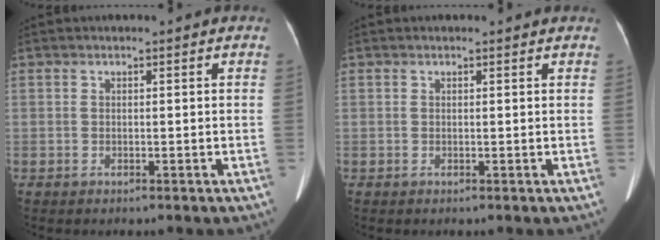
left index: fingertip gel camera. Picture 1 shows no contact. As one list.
[{"total": 1.4, "force": [1.4, 0.1, 0.3], "torque": [-0.009, 0.005, 0.015]}]